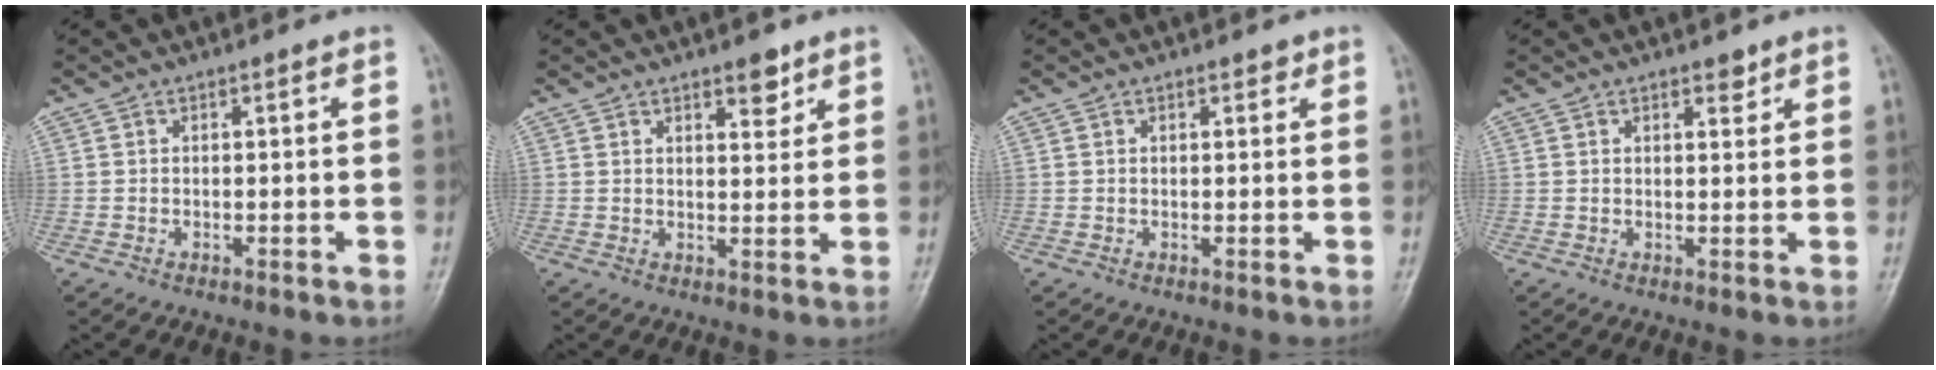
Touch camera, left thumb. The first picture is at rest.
{"total": 4.0, "force": [2.7, 1.7, 2.4], "torque": [-0.016, -0.016, 0.039]}
{"total": 1.4, "force": [0.9, 0.7, 0.8], "torque": [-0.003, -0.003, 0.009]}
{"total": 2.0, "force": [1.5, 0.9, 1.0], "torque": [-0.003, -0.008, 0.020]}